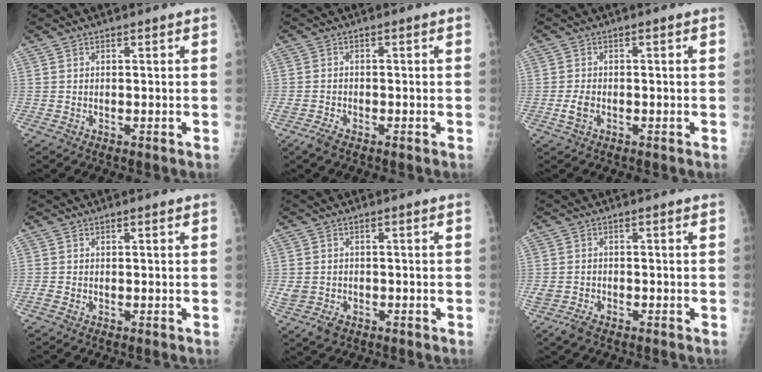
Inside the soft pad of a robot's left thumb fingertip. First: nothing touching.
{"total": 2.6, "force": [-2.1, 0.8, 1.3], "torque": [-0.035, -0.001, -0.039]}
{"total": 2.4, "force": [-0.8, 1.4, 1.7], "torque": [-0.038, 0.004, -0.015]}
{"total": 0.9, "force": [-0.3, 0.5, 0.7], "torque": [-0.018, 0.001, -0.007]}
{"total": 6.2, "force": [-2.9, 4.7, 2.8], "torque": [-0.067, 0.011, -0.040]}
{"total": 4.5, "force": [-3.5, 2.1, 2.0], "torque": [-0.045, 0.003, -0.061]}